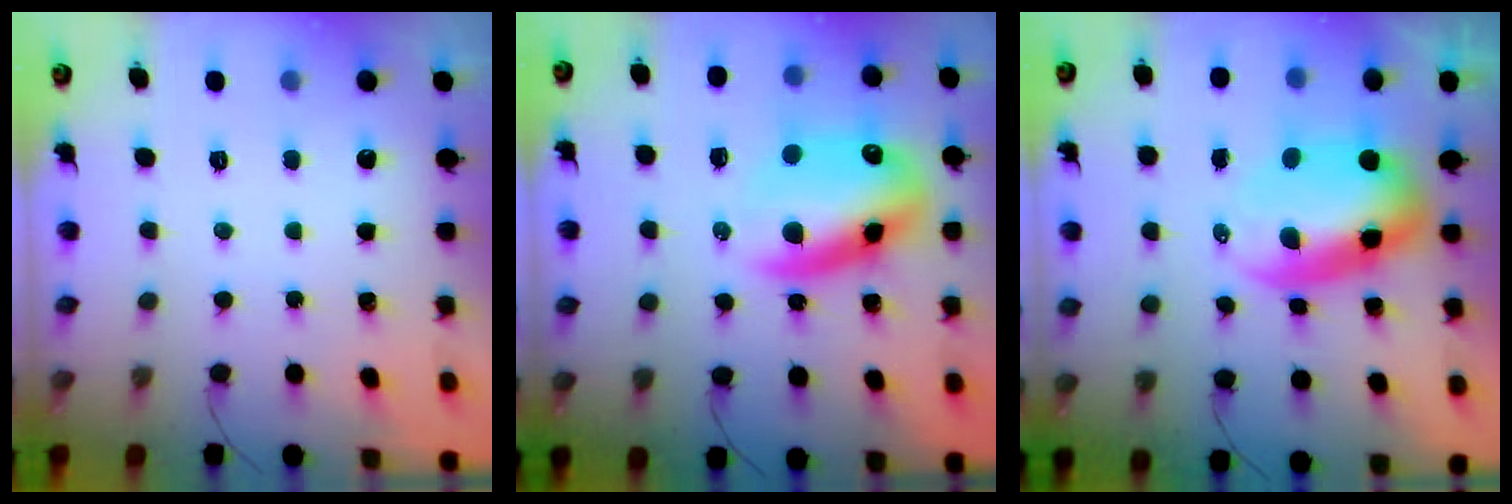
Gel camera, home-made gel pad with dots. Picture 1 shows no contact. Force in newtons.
{"total": 16.2, "press": 15.6, "slide": 4.4}
{"total": 8.9, "press": 8.6, "slide": 2.2}